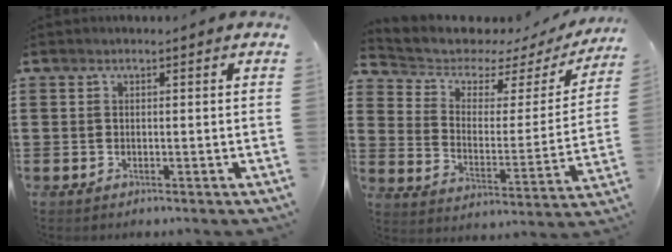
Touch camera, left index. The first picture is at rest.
{"total": 4.5, "force": [3.8, 2.1, 1.4], "torque": [-0.054, -0.026, 0.058]}